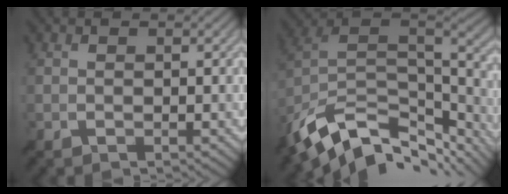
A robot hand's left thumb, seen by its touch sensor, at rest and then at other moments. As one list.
[{"total": 14.1, "force": [-8.3, 6.9, 9.0], "torque": [-0.215, -0.012, -0.138]}]